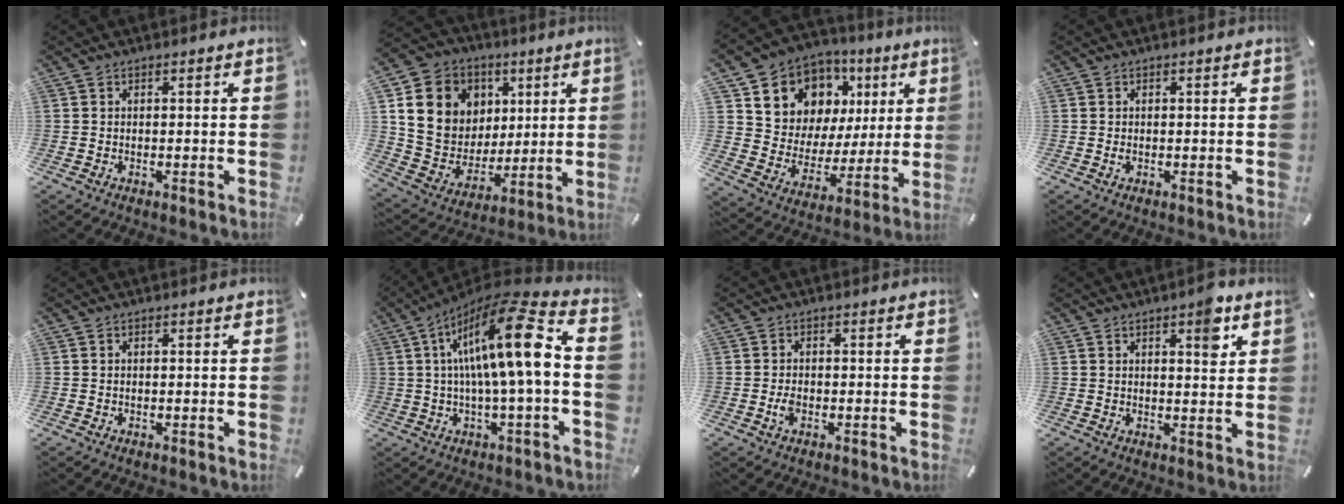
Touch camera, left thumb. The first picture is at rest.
{"total": 15.9, "force": [5.1, 14.1, 5.4], "torque": [-0.097, -0.017, 0.108]}
{"total": 10.9, "force": [5.7, 9.1, 1.3], "torque": [-0.034, -0.062, 0.114]}
{"total": 0.7, "force": [0.0, 0.3, 0.6], "torque": [-0.012, 0.001, -0.001]}
{"total": 0.0}
{"total": 19.4, "force": [3.3, 3.7, 18.8], "torque": [-0.330, -0.022, 0.035]}
{"total": 2.3, "force": [-0.7, 1.3, 1.7], "torque": [-0.044, -0.003, -0.017]}
{"total": 6.3, "force": [3.5, 2.2, 4.6], "torque": [-0.044, -0.024, 0.050]}